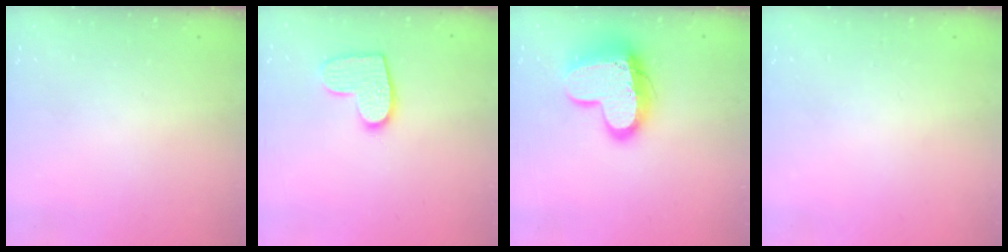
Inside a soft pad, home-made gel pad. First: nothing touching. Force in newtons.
{"total": 10.5, "press": 10.5, "slide": 0.6}
{"total": 16.3, "press": 16.3, "slide": 1.3}
{"total": 0.0}